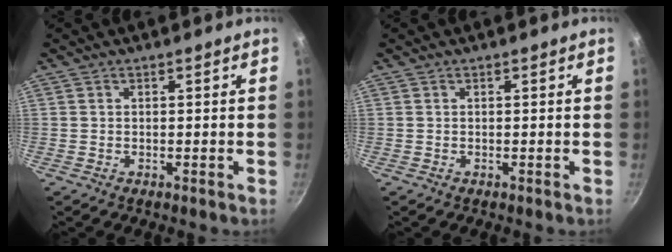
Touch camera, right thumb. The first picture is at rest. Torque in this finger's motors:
{"motor_torque": [0.00, 0.00, 0.00, 0.00, 0.00]}